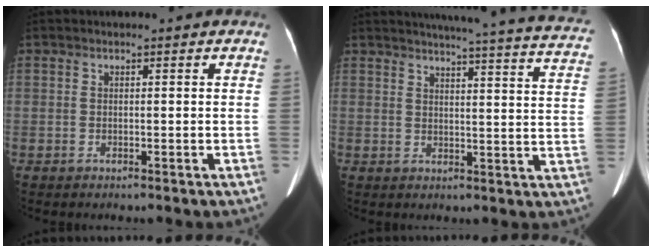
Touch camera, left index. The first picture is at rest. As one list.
[{"total": 25.3, "force": [23.2, 0.7, 10.0], "torque": [-0.133, -0.068, 0.255]}]